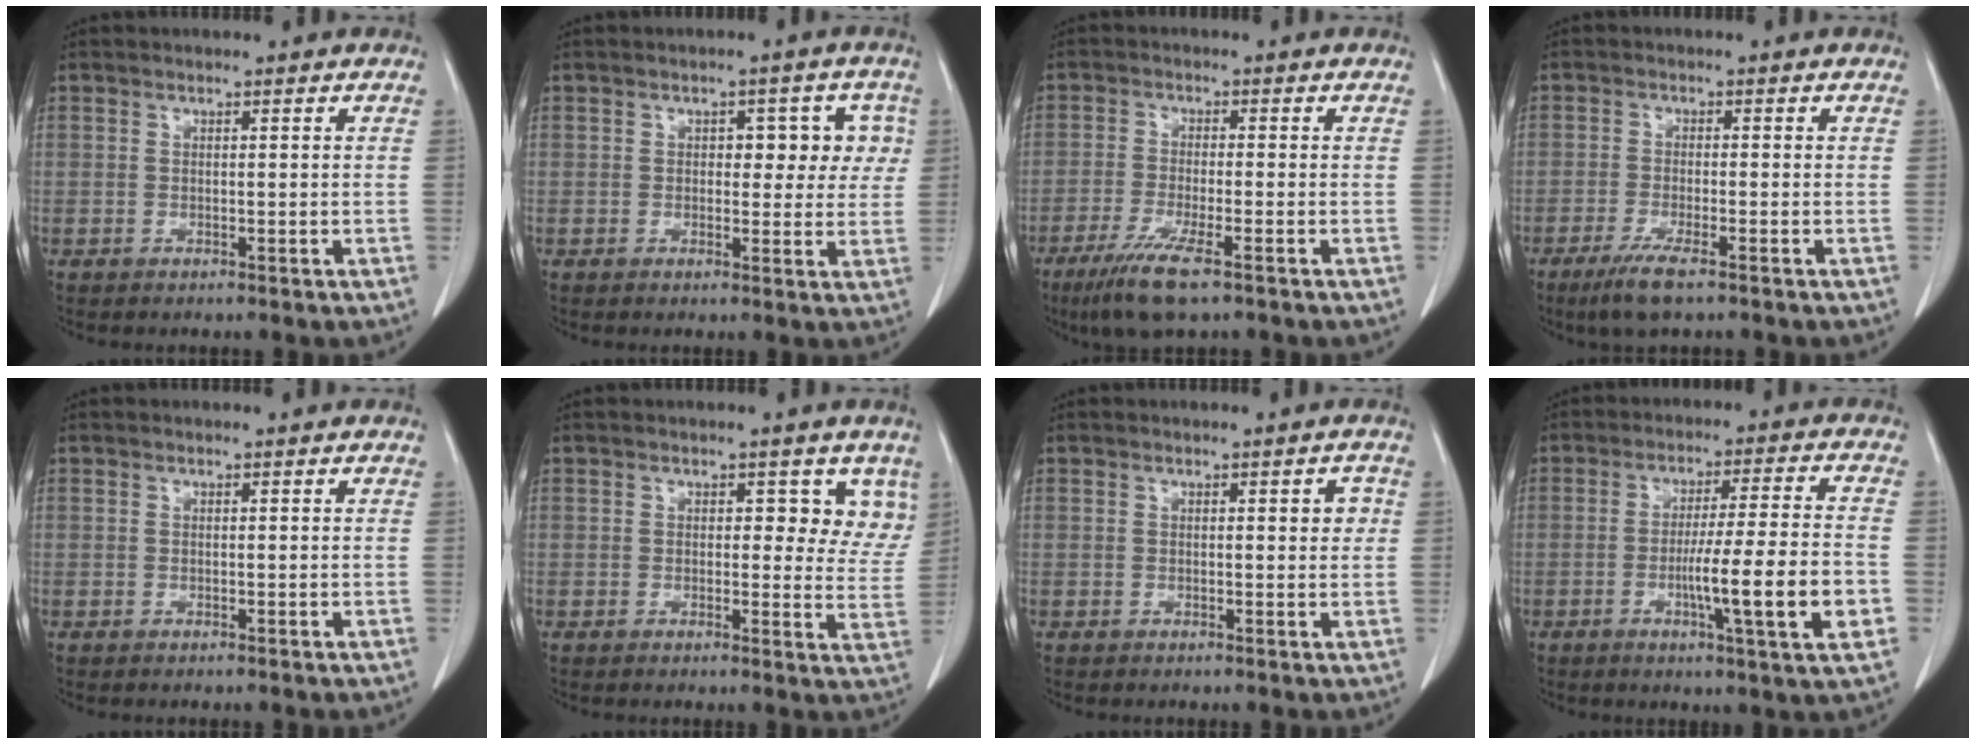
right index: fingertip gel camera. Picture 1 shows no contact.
{"total": 5.8, "force": [1.3, 3.4, 4.5], "torque": [-0.035, 0.020, 0.014]}
{"total": 7.3, "force": [-4.5, 0.6, 5.7], "torque": [-0.109, -0.019, -0.078]}
{"total": 4.9, "force": [-3.2, 0.4, 3.7], "torque": [-0.074, -0.013, -0.056]}
{"total": 0.0}
{"total": 5.7, "force": [3.3, 3.4, 3.2], "torque": [-0.013, -0.010, 0.024]}
{"total": 2.0, "force": [0.5, 0.7, 1.8], "torque": [-0.019, 0.002, 0.006]}
{"total": 12.5, "force": [-3.5, -0.5, 12.0], "torque": [-0.191, -0.012, -0.060]}